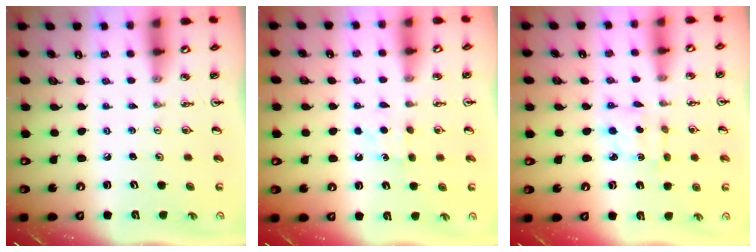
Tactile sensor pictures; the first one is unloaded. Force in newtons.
{"total": 5.7, "press": 5.6, "slide": 0.7}
{"total": 2.9, "press": 2.8, "slide": 0.6}